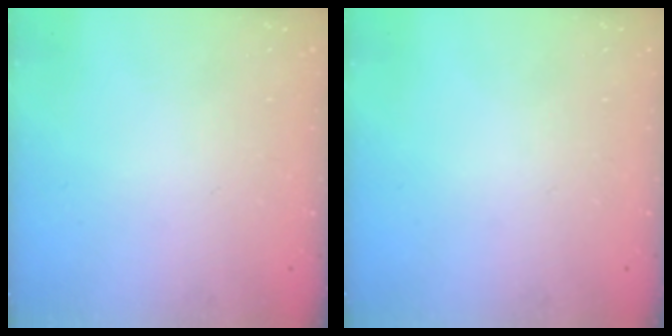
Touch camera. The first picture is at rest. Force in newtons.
{"total": 0.0}